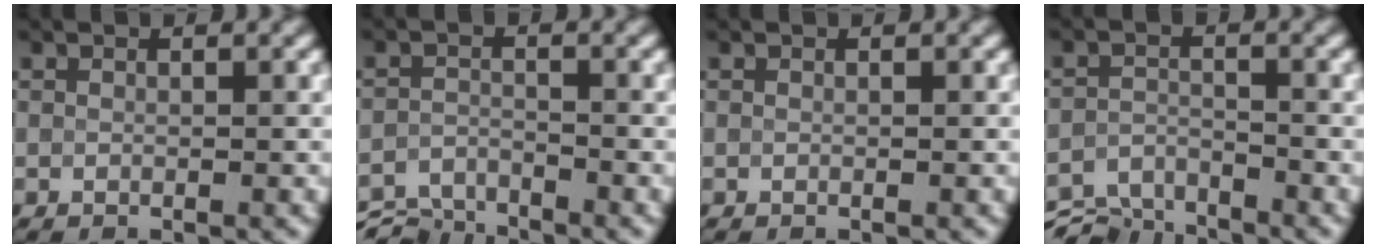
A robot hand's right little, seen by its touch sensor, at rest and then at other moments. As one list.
[{"total": 4.3, "force": [-4.0, 1.1, 0.9], "torque": [-0.017, -0.011, -0.081]}, {"total": 0.0}, {"total": 5.2, "force": [-4.8, 1.4, 1.3], "torque": [-0.024, -0.014, -0.094]}]